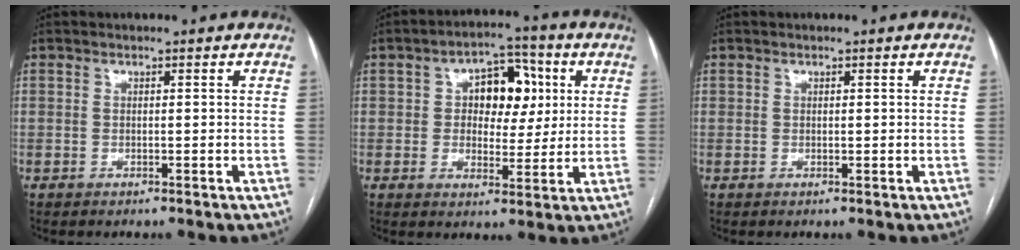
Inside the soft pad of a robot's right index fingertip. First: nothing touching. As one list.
[{"total": 8.9, "force": [2.0, 5.5, 6.7], "torque": [-0.089, 0.026, 0.033]}, {"total": 0.5, "force": [0.2, 0.3, 0.3], "torque": [-0.004, -0.002, 0.003]}]